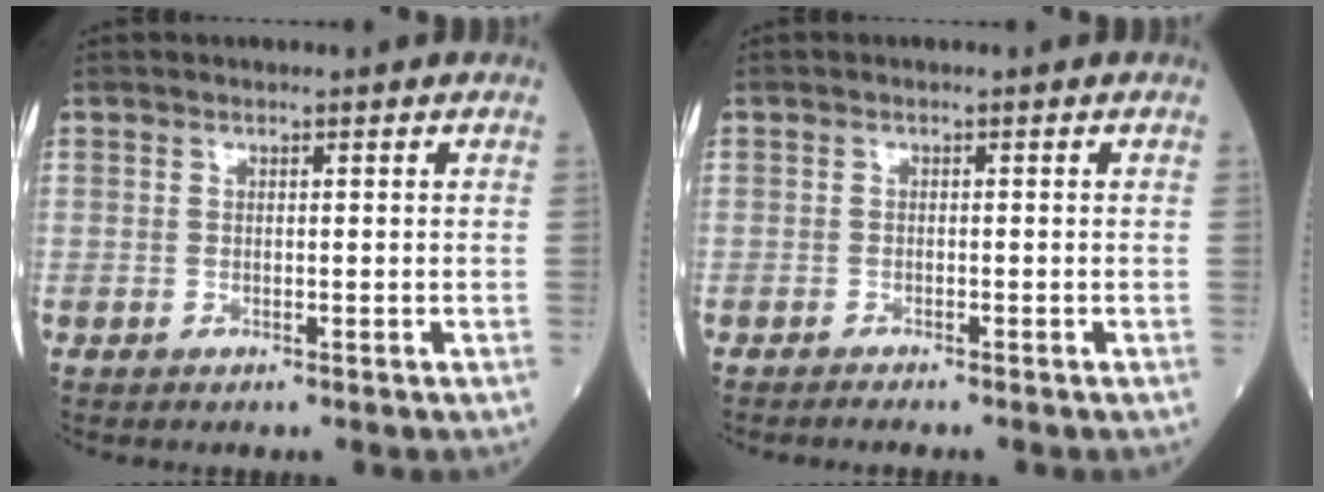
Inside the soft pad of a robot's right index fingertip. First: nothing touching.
{"total": 1.3, "force": [-1.2, -0.1, 0.5], "torque": [-0.013, -0.002, -0.019]}